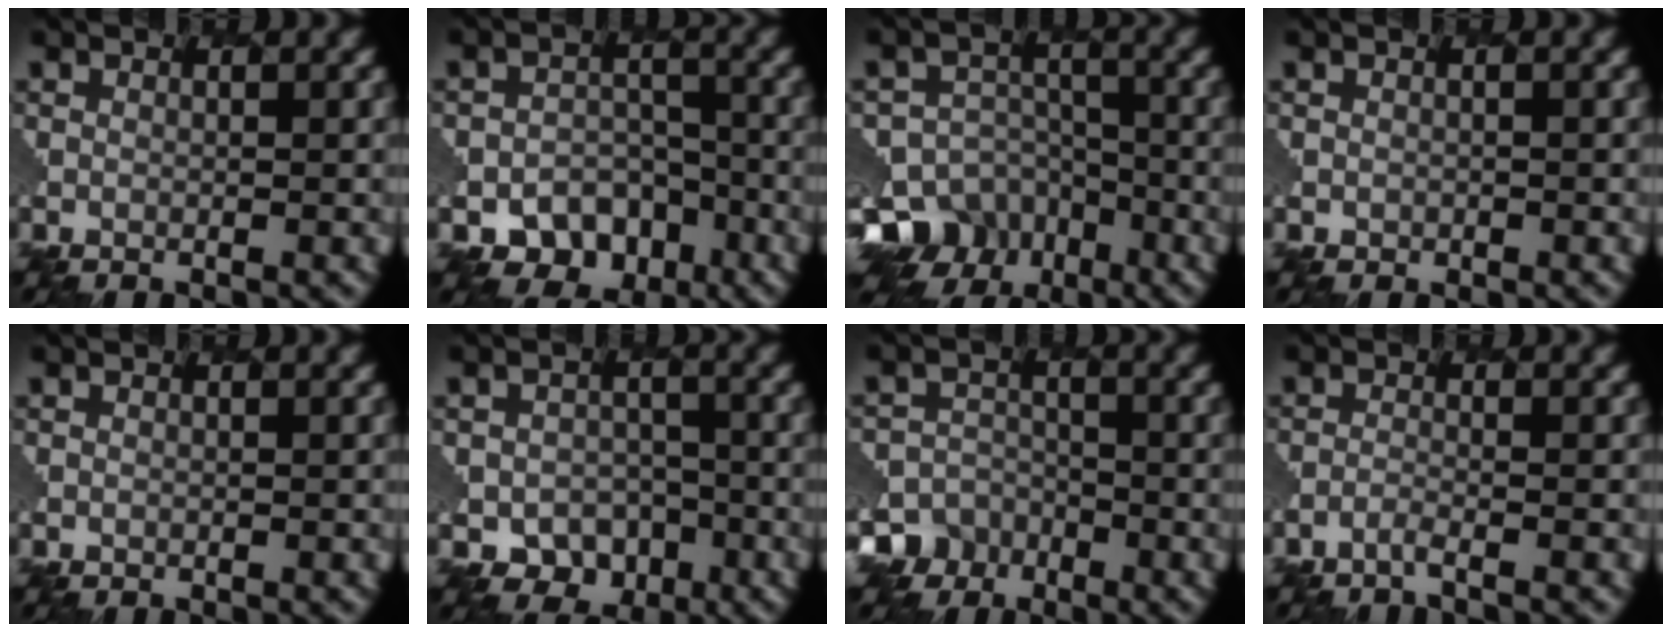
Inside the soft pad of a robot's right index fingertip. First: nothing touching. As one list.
[{"total": 6.5, "force": [-4.6, 4.4, 1.4], "torque": [-0.006, -0.006, -0.059]}, {"total": 11.1, "force": [-7.5, 7.9, 2.0], "torque": [-0.049, -0.019, -0.112]}, {"total": 0.7, "force": [-0.2, 0.6, -0.3], "torque": [-0.006, -0.007, 0.003]}, {"total": 0.0}, {"total": 4.1, "force": [-2.5, 3.3, 0.7], "torque": [-0.010, -0.008, -0.029]}, {"total": 7.3, "force": [-5.9, 4.1, -1.1], "torque": [0.021, -0.015, -0.097]}, {"total": 1.1, "force": [-1.0, -0.2, -0.1], "torque": [-0.003, 0.001, -0.035]}]